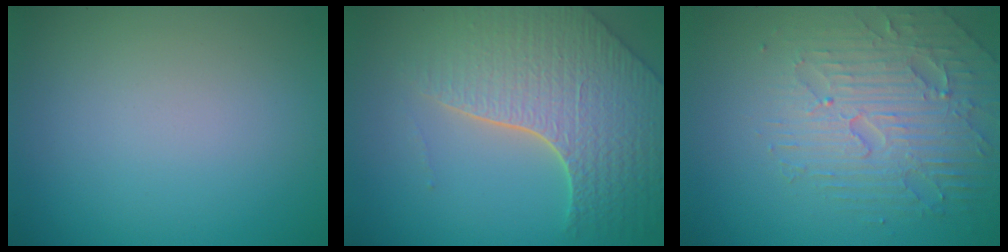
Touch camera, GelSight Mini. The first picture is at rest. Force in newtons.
{"total": 7.2, "press": 5.6, "slide": 4.5}
{"total": 4.7, "press": 4.6, "slide": 0.9}